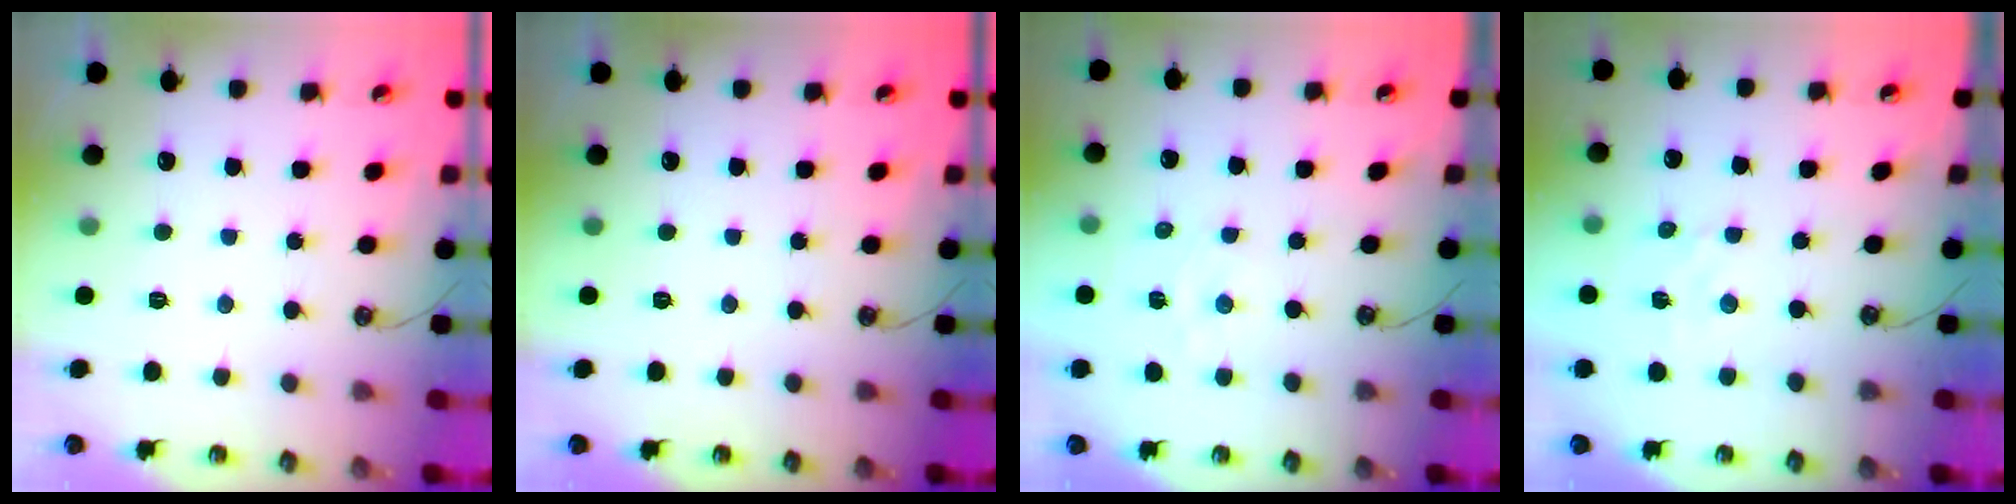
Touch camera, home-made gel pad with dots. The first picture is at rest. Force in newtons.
{"total": 0.0}
{"total": 2.5, "press": 2.5, "slide": 0.4}
{"total": 2.3, "press": 2.3, "slide": 0.4}